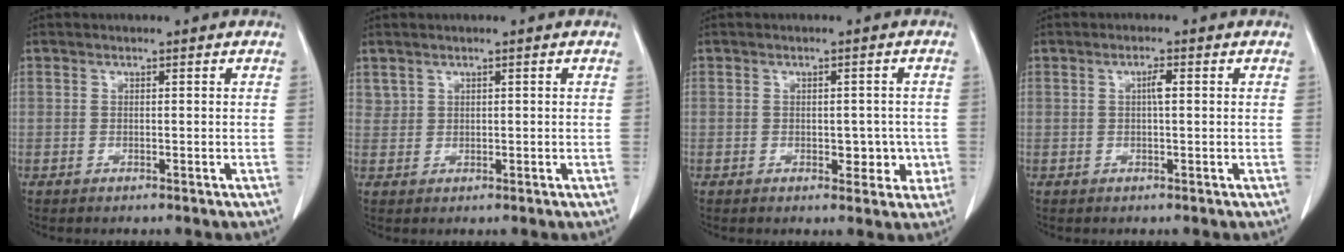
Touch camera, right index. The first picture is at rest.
{"total": 1.1, "force": [0.8, 0.7, 0.1], "torque": [0.003, 0.004, 0.017]}
{"total": 4.0, "force": [-0.8, 2.4, 3.2], "torque": [-0.026, 0.003, -0.005]}
{"total": 1.7, "force": [0.3, 0.2, 1.6], "torque": [-0.030, 0.004, 0.004]}